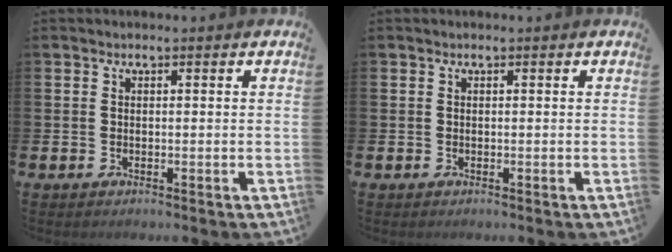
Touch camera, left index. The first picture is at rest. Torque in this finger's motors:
{"motor_torque": [-0.07, -0.07, 0.03, 0.01]}